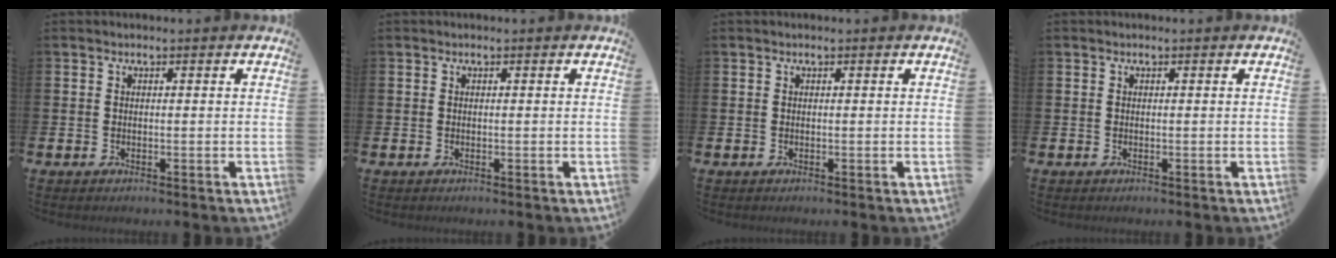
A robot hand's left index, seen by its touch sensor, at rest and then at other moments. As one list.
[{"total": 0.0}, {"total": 0.0}, {"total": 0.0}]